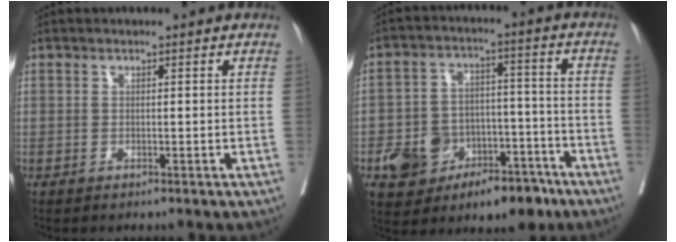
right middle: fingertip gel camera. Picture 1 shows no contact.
{"total": 14.0, "force": [-8.1, 8.7, 7.4], "torque": [-0.104, 0.034, -0.119]}